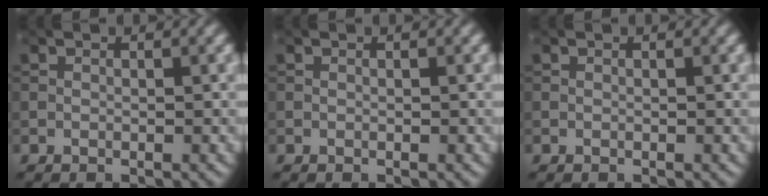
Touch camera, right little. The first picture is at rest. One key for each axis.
{"total": 0.0}
{"total": 0.0}